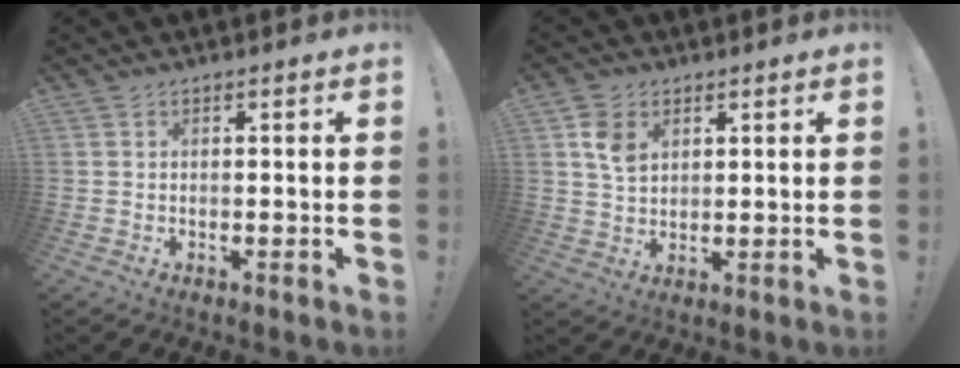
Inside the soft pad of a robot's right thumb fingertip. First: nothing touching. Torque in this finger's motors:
{"motor_torque": [-0.16, -0.09, -0.10, 0.28, 0.05]}